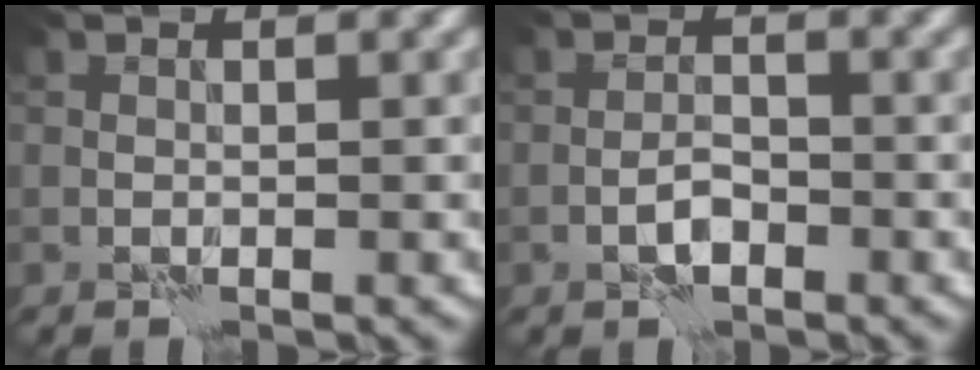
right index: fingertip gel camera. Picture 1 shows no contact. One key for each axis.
{"total": 1.8, "fx": -1.0, "fy": 0.7, "fz": 1.3, "tx": -0.020, "ty": 0.006, "tz": -0.022}